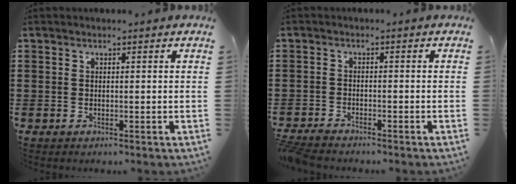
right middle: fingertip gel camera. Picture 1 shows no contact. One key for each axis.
{"total": 2.5, "fx": -2.4, "fy": 0.2, "fz": 0.5, "tx": -0.025, "ty": -0.003, "tz": -0.055}